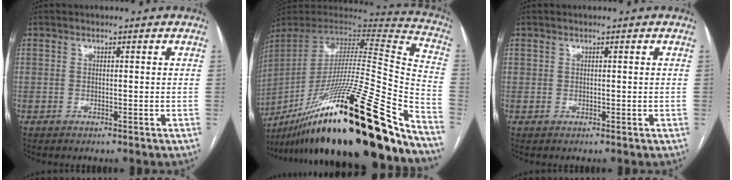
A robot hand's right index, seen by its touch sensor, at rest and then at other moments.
{"total": 41.9, "force": [-28.8, 3.6, 30.2], "torque": [-0.456, -0.075, -0.452]}
{"total": 0.0}